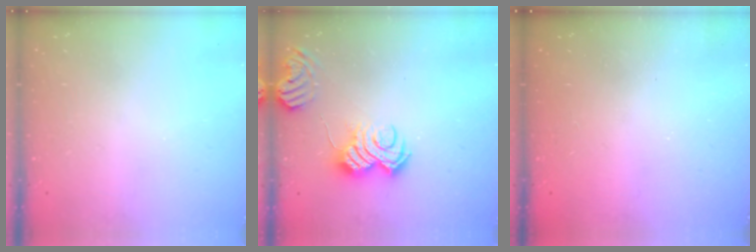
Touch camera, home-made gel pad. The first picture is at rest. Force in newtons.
{"total": 8.9, "press": 8.9, "slide": 0.7}
{"total": 2.4, "press": 2.3, "slide": 0.8}